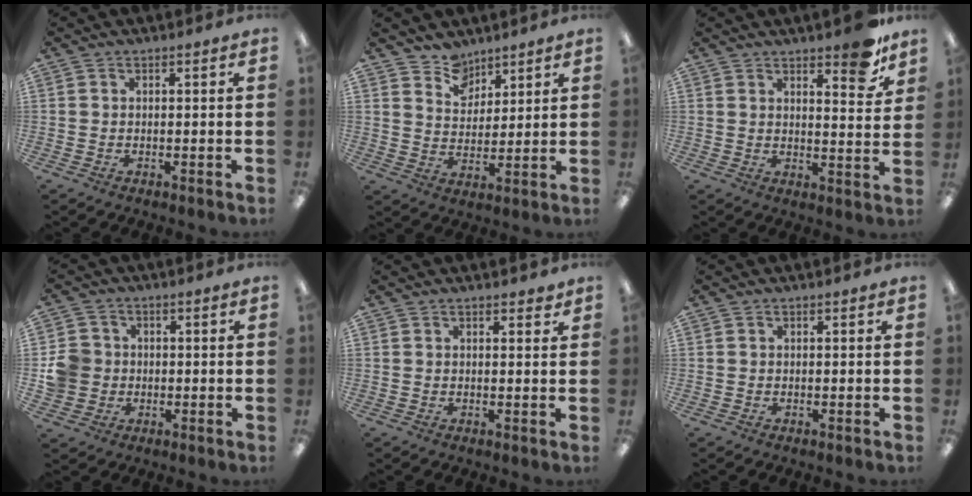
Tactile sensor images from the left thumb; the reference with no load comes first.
{"total": 7.4, "force": [6.1, 4.2, 0.3], "torque": [-0.012, -0.043, 0.116]}
{"total": 8.5, "force": [6.6, 2.8, 4.7], "torque": [-0.044, -0.044, 0.108]}
{"total": 6.8, "force": [-0.3, 6.4, 2.2], "torque": [-0.049, 0.019, -0.001]}
{"total": 1.5, "force": [1.2, 0.6, 0.6], "torque": [0.003, -0.006, 0.019]}
{"total": 0.0}